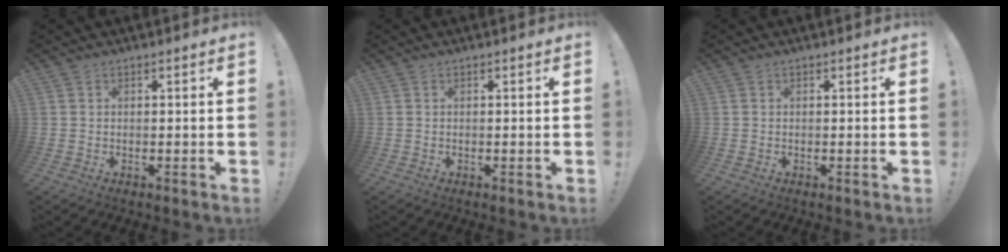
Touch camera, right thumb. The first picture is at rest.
{"total": 0.0}
{"total": 0.0}